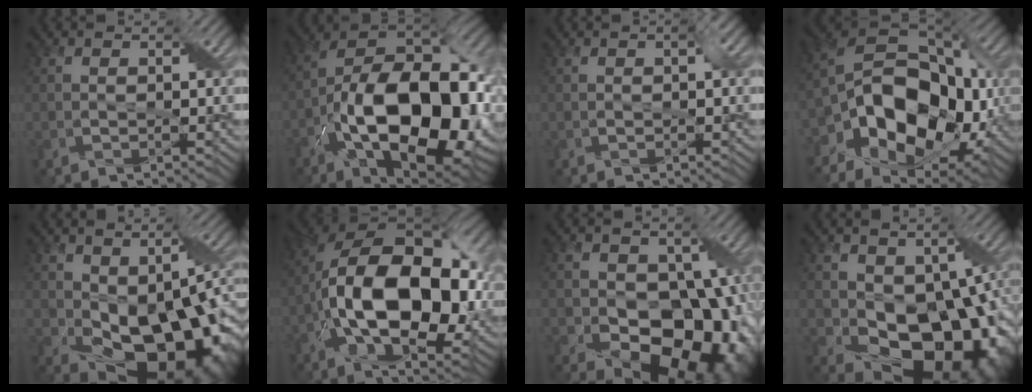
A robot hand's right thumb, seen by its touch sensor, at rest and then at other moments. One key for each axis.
{"total": 20.6, "fx": -6.2, "fy": 10.6, "fz": 16.6, "tx": -0.297, "ty": -0.027, "tz": -0.099}
{"total": 1.3, "fx": 0.2, "fy": 0.3, "fz": 1.2, "tx": -0.022, "ty": 0.004, "tz": 0.002}
{"total": 17.2, "fx": -4.7, "fy": 11.3, "fz": 12.1, "tx": -0.216, "ty": -0.017, "tz": -0.078}
{"total": 15.2, "fx": -2.9, "fy": 8.7, "fz": 12.2, "tx": -0.177, "ty": -0.031, "tz": -0.037}
{"total": 18.5, "fx": -2.3, "fy": 9.9, "fz": 15.4, "tx": -0.266, "ty": 0.002, "tz": -0.048}
{"total": 17.2, "fx": -5.4, "fy": 12.3, "fz": 10.8, "tx": -0.132, "ty": -0.023, "tz": -0.088}
{"total": 14.4, "fx": -2.6, "fy": 9.6, "fz": 10.4, "tx": -0.142, "ty": -0.038, "tz": -0.033}